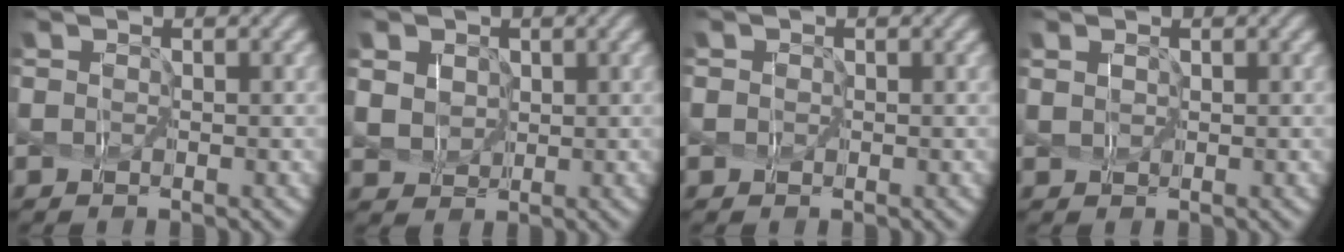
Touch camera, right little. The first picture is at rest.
{"total": 6.4, "force": [2.8, 5.0, 2.8], "torque": [-0.079, 0.018, 0.045]}
{"total": 1.9, "force": [0.5, 1.7, 0.8], "torque": [0.003, 0.019, -0.016]}
{"total": 1.0, "force": [0.5, 0.8, 0.5], "torque": [-0.010, 0.009, 0.008]}